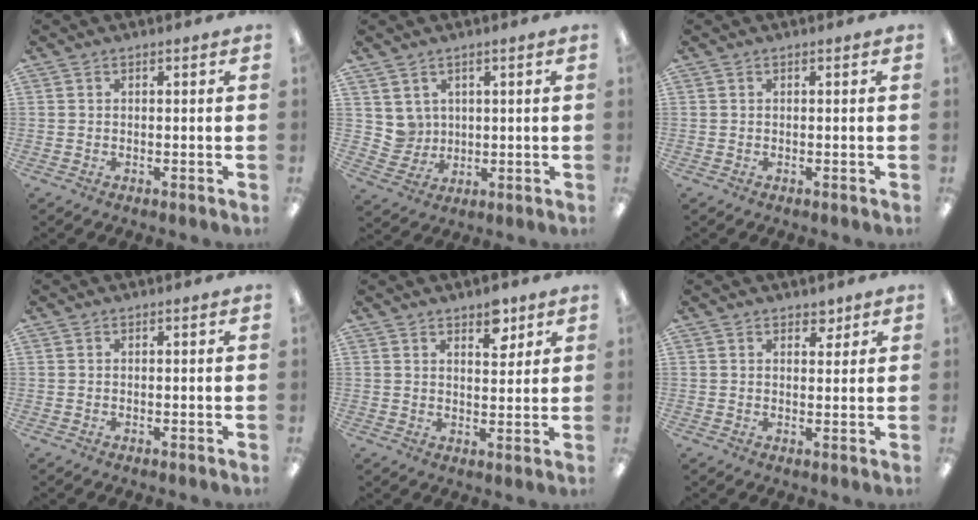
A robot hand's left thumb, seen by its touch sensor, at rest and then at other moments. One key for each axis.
{"total": 5.0, "fx": 2.7, "fy": 4.1, "fz": -0.2, "tx": -0.010, "ty": -0.007, "tz": 0.053}
{"total": 0.0}
{"total": 0.0}
{"total": 6.0, "fx": 4.4, "fy": 2.8, "fz": 3.0, "tx": -0.012, "ty": -0.029, "tz": 0.069}
{"total": 3.1, "fx": 2.3, "fy": 1.7, "fz": 1.2, "tx": -0.001, "ty": -0.008, "tz": 0.038}